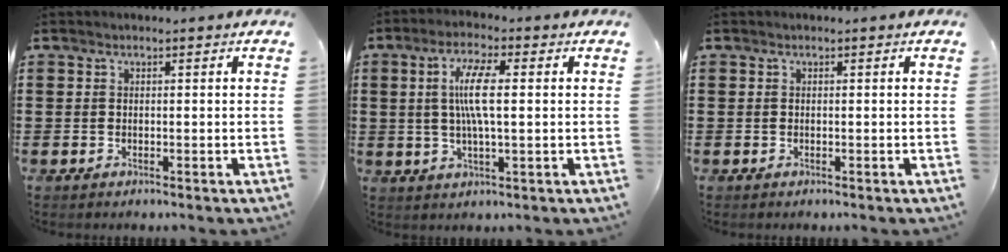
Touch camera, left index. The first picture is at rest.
{"total": 7.3, "force": [1.0, 1.8, 7.0], "torque": [-0.147, 0.000, 0.010]}
{"total": 0.0}